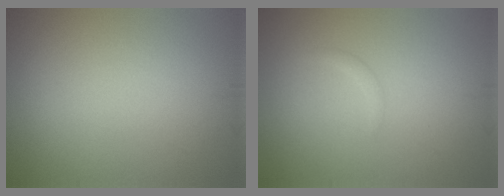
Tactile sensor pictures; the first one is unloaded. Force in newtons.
{"total": 0.6, "press": 0.6, "slide": 0.0}